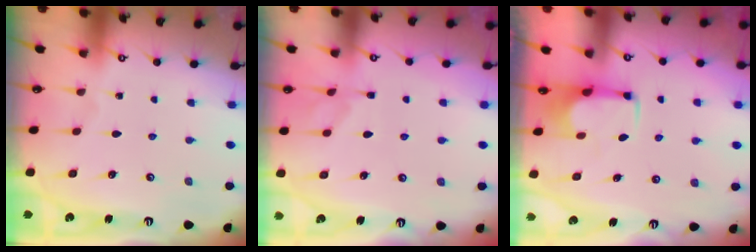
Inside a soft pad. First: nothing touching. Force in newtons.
{"total": 1.1, "press": 0.3, "slide": 1.1}
{"total": 2.5, "press": 2.3, "slide": 0.9}